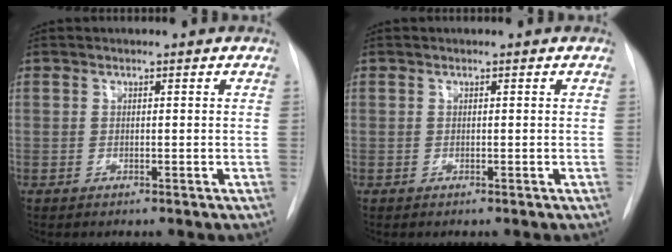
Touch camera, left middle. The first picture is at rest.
{"total": 0.0}